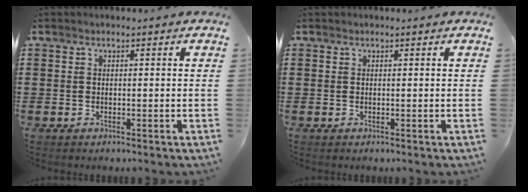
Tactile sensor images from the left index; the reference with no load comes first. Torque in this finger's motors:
{"motor_torque": [-0.38, 0.47, -0.40, -0.09]}